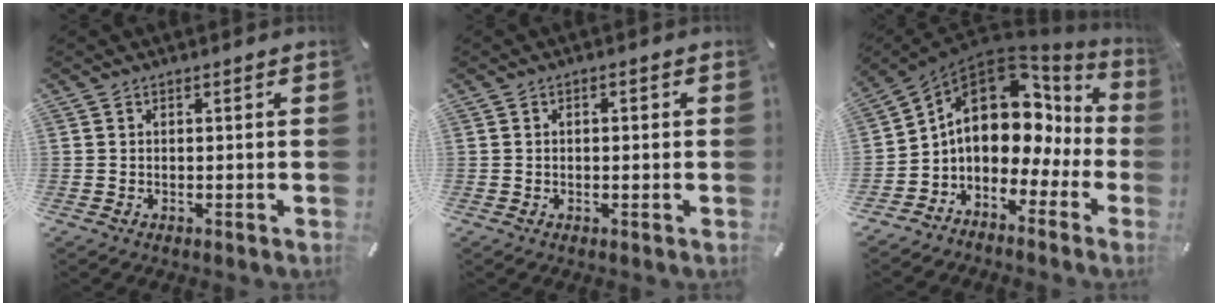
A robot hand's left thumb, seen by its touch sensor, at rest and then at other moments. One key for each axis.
{"total": 1.2, "fx": -0.2, "fy": 0.7, "fz": 1.0, "tx": -0.018, "ty": 0.003, "tz": -0.005}
{"total": 14.9, "fx": 2.7, "fy": 11.1, "fz": 9.6, "tx": -0.137, "ty": -0.021, "tz": 0.044}